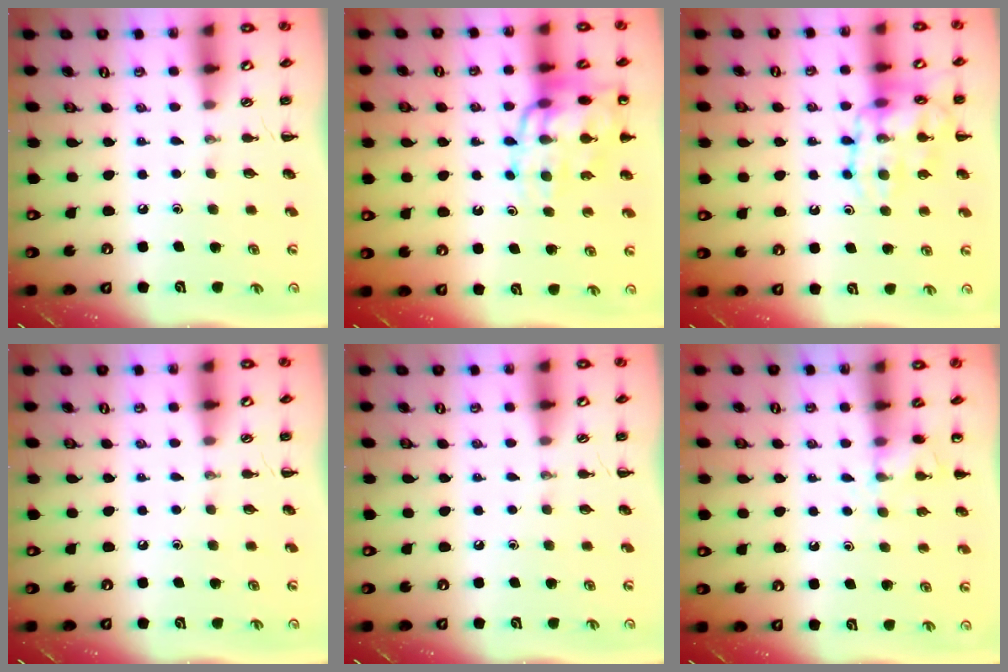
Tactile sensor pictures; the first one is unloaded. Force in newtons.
{"total": 15.2, "press": 15.0, "slide": 2.0}
{"total": 14.2, "press": 14.1, "slide": 1.1}
{"total": 0.0}
{"total": 0.0}
{"total": 6.1, "press": 5.9, "slide": 1.6}